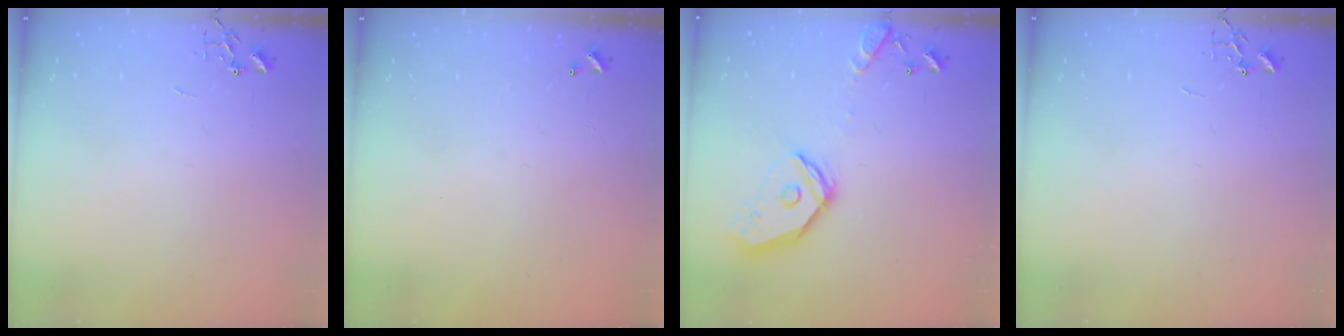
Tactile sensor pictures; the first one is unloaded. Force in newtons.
{"total": 0.0}
{"total": 16.4, "press": 16.2, "slide": 2.5}
{"total": 0.0}